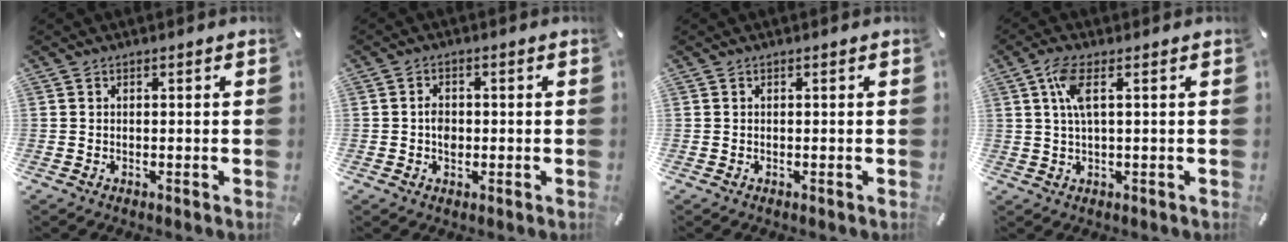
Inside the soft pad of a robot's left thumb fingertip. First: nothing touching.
{"total": 3.1, "force": [-0.4, 2.3, 1.9], "torque": [-0.028, 0.001, -0.009]}
{"total": 0.0}
{"total": 6.0, "force": [1.6, 1.5, 5.5], "torque": [-0.120, -0.001, 0.025]}